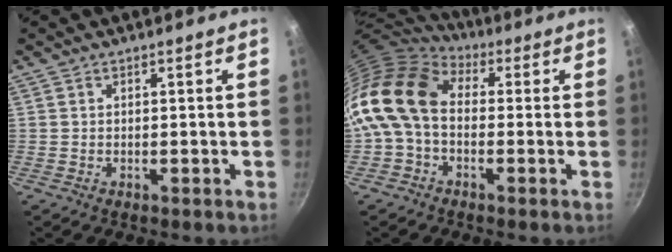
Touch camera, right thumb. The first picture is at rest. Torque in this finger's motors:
{"motor_torque": [2.15, 2.86, 1.52, -1.25, 0.39]}